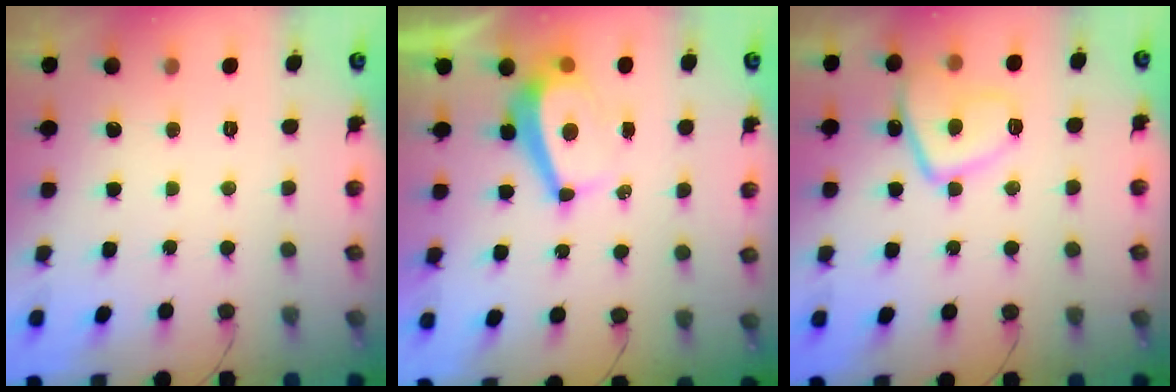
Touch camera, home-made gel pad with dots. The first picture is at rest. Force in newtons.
{"total": 5.2, "press": 5.2, "slide": 0.4}
{"total": 11.0, "press": 10.9, "slide": 1.3}